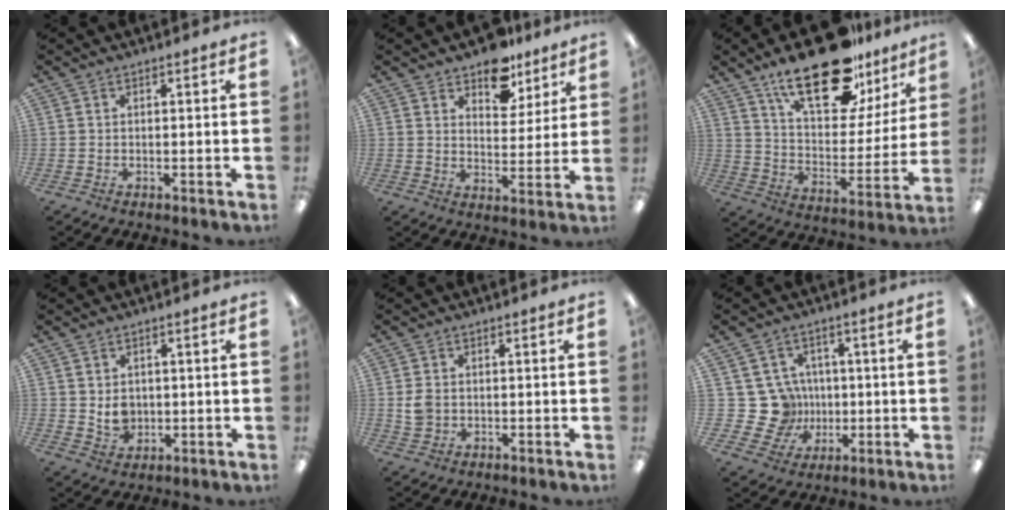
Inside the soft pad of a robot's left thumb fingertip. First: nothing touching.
{"total": 10.2, "force": [8.1, 5.4, 2.9], "torque": [-0.033, -0.054, 0.148]}
{"total": 24.5, "force": [16.8, 10.2, 14.6], "torque": [-0.225, -0.102, 0.287]}
{"total": 4.6, "force": [1.0, 4.1, 1.9], "torque": [-0.018, -0.003, 0.017]}
{"total": 3.5, "force": [0.2, 2.9, 1.8], "torque": [-0.026, 0.003, 0.003]}
{"total": 11.6, "force": [0.4, 11.1, 3.5], "torque": [-0.087, -0.007, 0.019]}